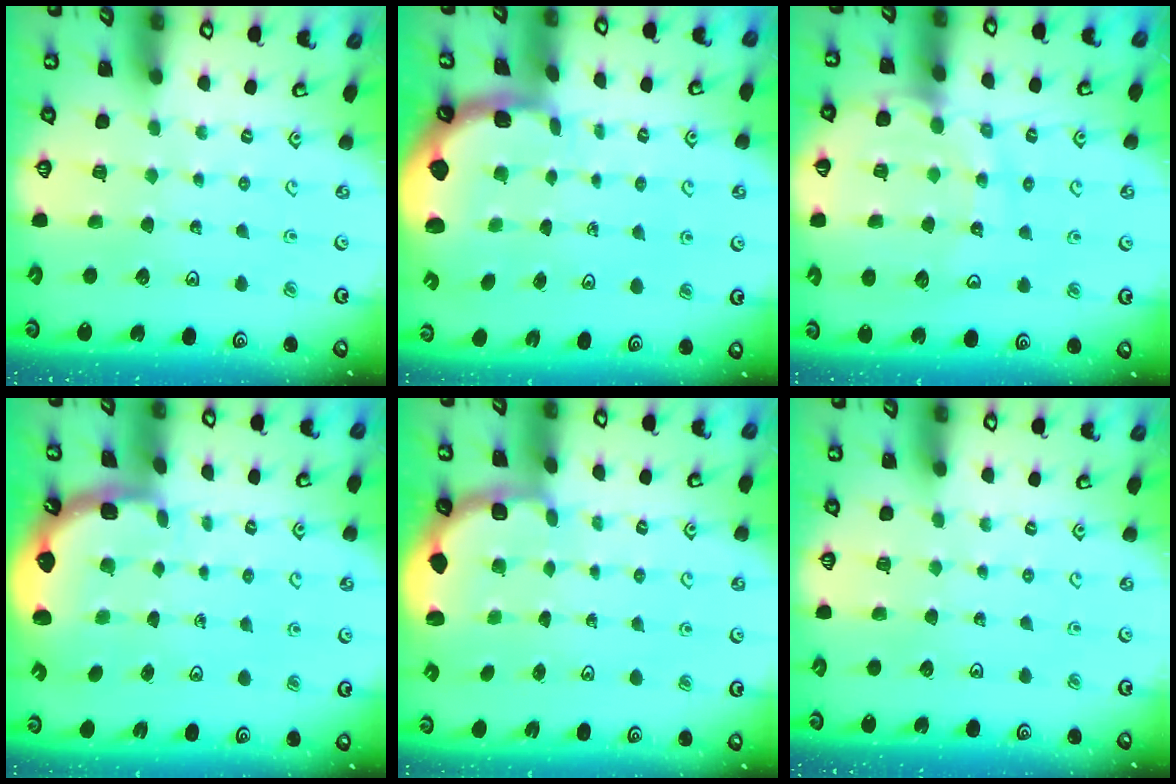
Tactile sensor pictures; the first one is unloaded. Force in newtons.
{"total": 2.3, "press": 1.3, "slide": 1.8}
{"total": 14.4, "press": 14.3, "slide": 1.5}
{"total": 2.5, "press": 1.6, "slide": 1.9}
{"total": 2.3, "press": 2.0, "slide": 1.0}
{"total": 0.0}